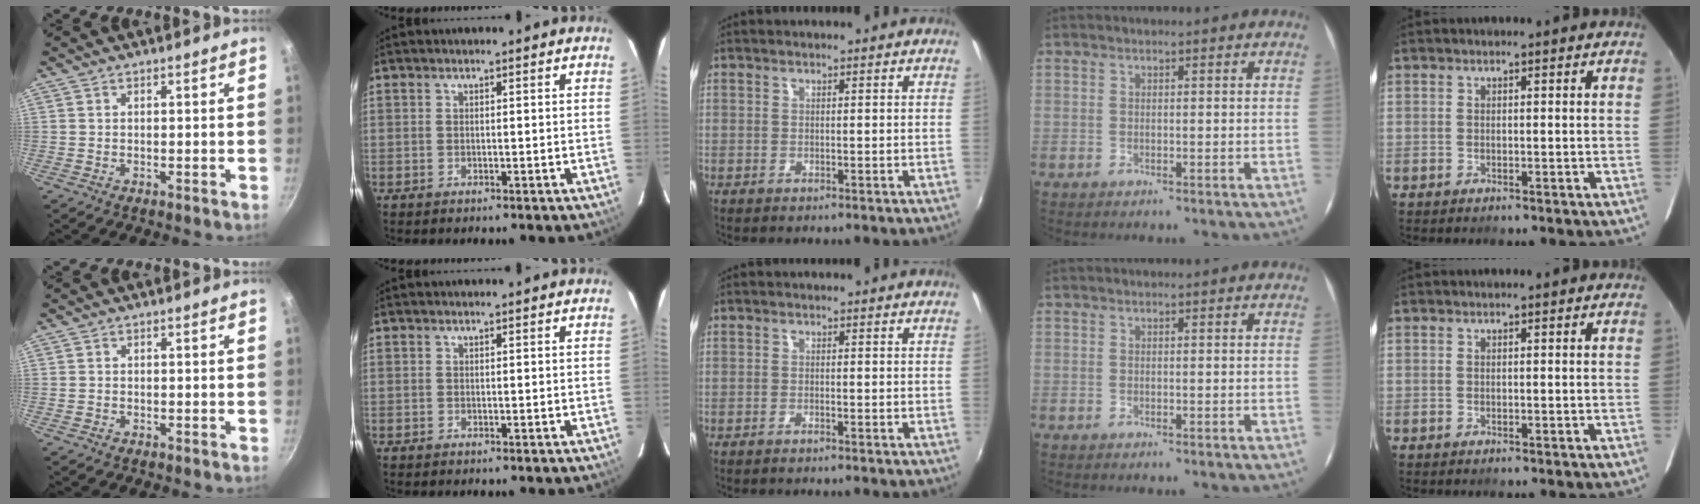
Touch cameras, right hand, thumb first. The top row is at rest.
{"thumb": {"total": 0.7, "force": [-0.3, 0.6, 0.2], "torque": [-0.005, 0.002, -0.004]}, "middle": {"total": 0.9, "force": [-0.8, 0.0, 0.4], "torque": [-0.008, -0.002, -0.017]}}